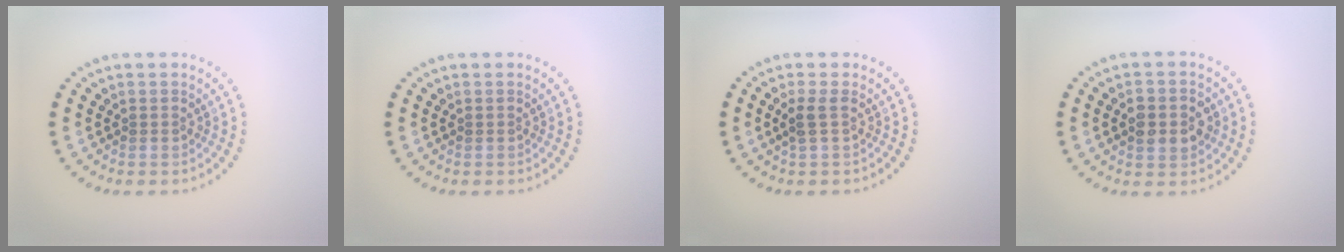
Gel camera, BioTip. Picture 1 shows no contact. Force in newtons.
{"total": 0.0}
{"total": 1.4, "press": 1.2, "slide": 0.7}
{"total": 3.6, "press": 3.6, "slide": 0.1}